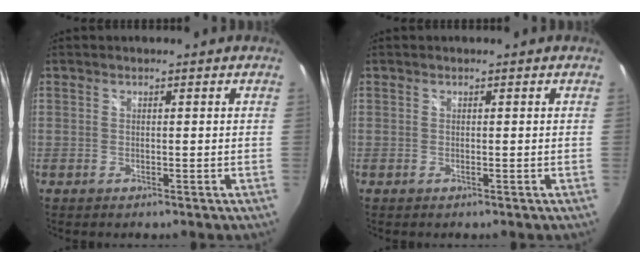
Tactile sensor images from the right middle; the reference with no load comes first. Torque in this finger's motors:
{"motor_torque": [0.62, -0.74, 0.02, 0.01]}